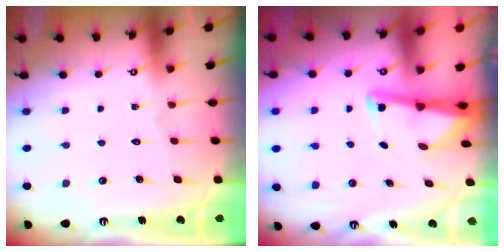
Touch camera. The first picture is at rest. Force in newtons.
{"total": 3.0, "press": 3.0, "slide": 0.3}